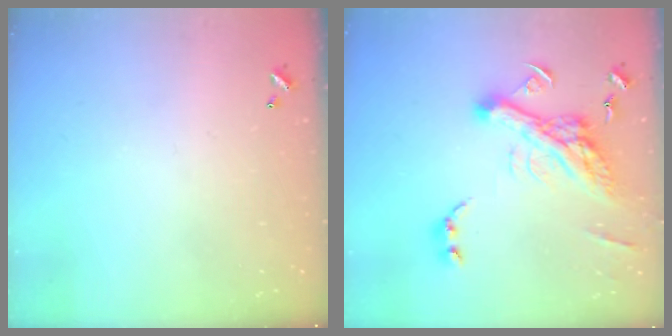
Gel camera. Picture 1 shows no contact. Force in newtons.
{"total": 15.7, "press": 15.4, "slide": 2.8}